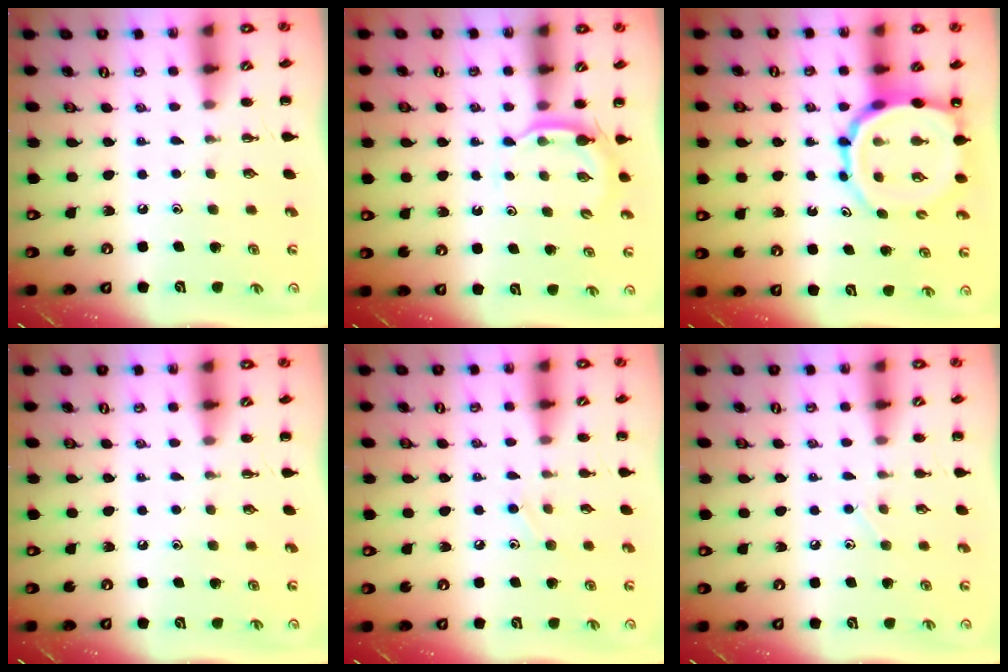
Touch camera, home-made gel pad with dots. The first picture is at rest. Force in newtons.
{"total": 2.9, "press": 2.8, "slide": 0.7}
{"total": 12.2, "press": 11.7, "slide": 3.2}
{"total": 0.0}
{"total": 5.8, "press": 5.4, "slide": 1.9}
{"total": 3.3, "press": 3.1, "slide": 1.1}